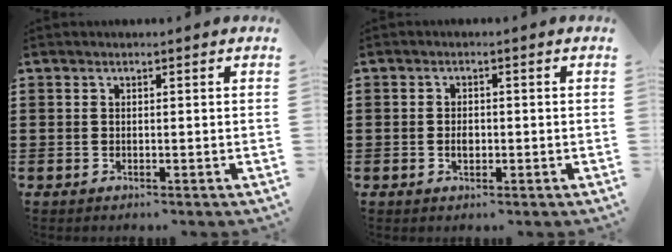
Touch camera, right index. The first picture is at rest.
{"total": 1.7, "force": [-0.3, 1.1, 1.3], "torque": [-0.026, 0.005, -0.005]}